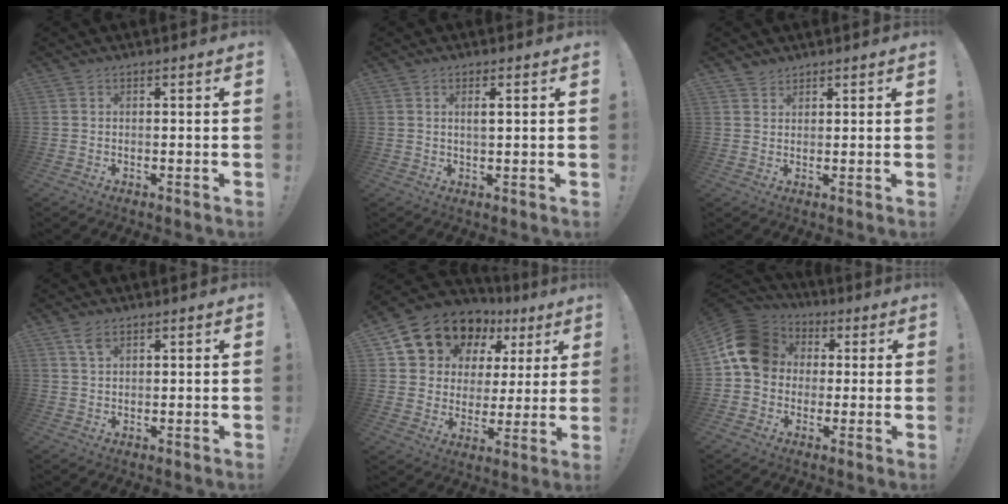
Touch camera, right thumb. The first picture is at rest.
{"total": 2.1, "force": [0.6, 0.2, 2.0], "torque": [-0.032, -0.005, 0.008]}
{"total": 2.3, "force": [2.1, 1.0, 0.1], "torque": [0.004, -0.017, 0.037]}
{"total": 3.5, "force": [2.0, 1.5, 2.5], "torque": [-0.049, -0.003, 0.036]}
{"total": 13.9, "force": [9.2, 9.2, 5.0], "torque": [-0.082, -0.065, 0.181]}
{"total": 15.5, "force": [2.5, 12.9, 8.3], "torque": [-0.133, 0.004, 0.052]}